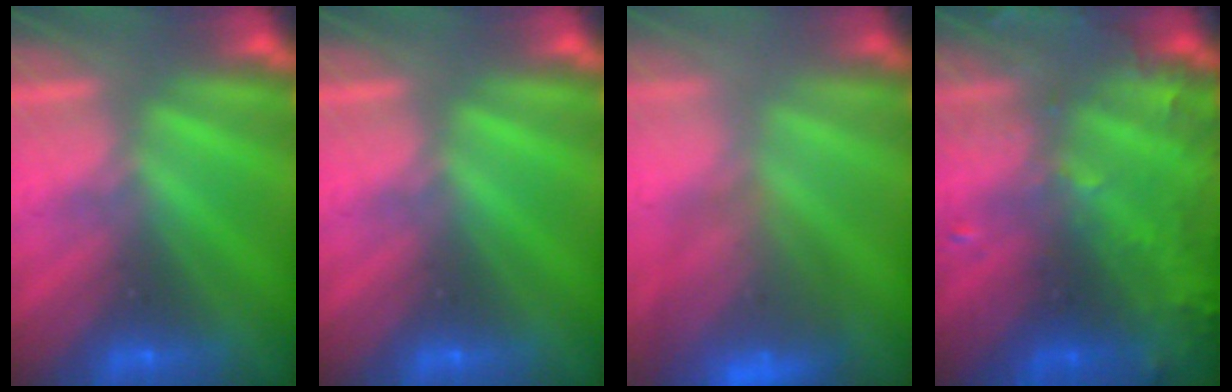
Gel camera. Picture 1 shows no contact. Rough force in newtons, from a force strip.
{"total": 0.0}
{"total": 8.8}
{"total": 6.0}